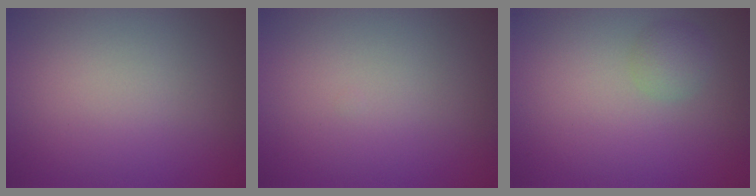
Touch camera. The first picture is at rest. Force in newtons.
{"total": 0.0}
{"total": 1.5, "press": 1.5, "slide": 0.1}